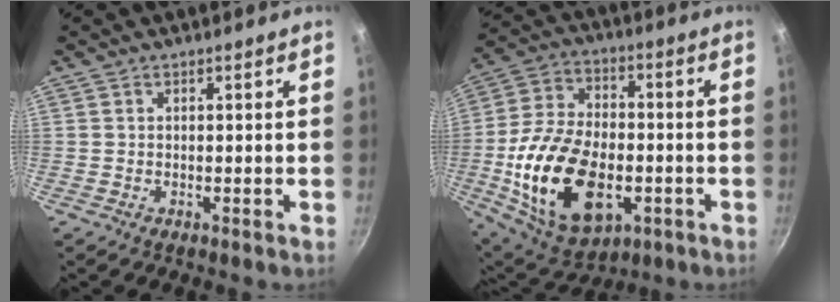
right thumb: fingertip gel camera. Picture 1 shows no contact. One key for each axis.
{"total": 23.1, "fx": -5.4, "fy": 13.8, "fz": 17.7, "tx": -0.313, "ty": 0.012, "tz": -0.075}